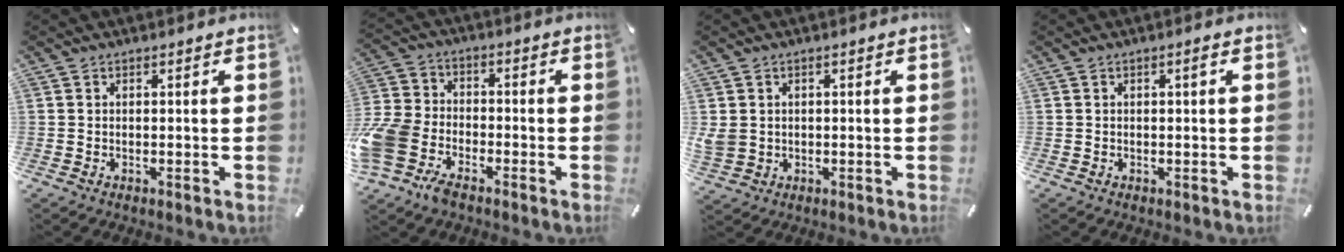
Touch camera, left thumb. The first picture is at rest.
{"total": 11.7, "force": [-7.2, 7.4, 5.4], "torque": [-0.117, 0.044, -0.135]}
{"total": 3.5, "force": [0.4, 3.2, 1.2], "torque": [-0.032, 0.004, 0.008]}
{"total": 1.3, "force": [0.2, 0.1, 1.3], "torque": [-0.023, 0.000, 0.003]}